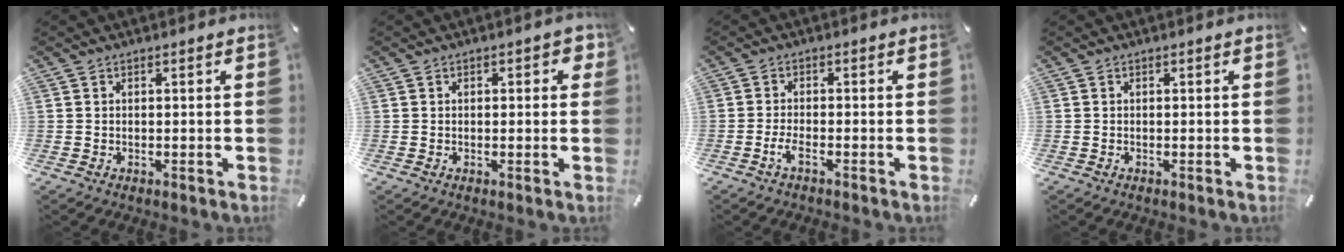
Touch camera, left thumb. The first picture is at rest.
{"total": 2.1, "force": [0.2, 1.3, 1.6], "torque": [-0.007, -0.001, -0.003]}
{"total": 2.9, "force": [-1.6, 0.7, 2.3], "torque": [-0.053, -0.002, -0.033]}
{"total": 0.0}